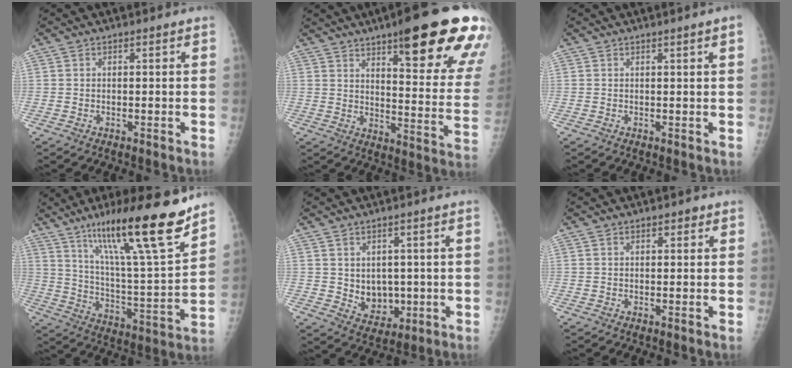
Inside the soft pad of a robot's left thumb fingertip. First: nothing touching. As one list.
[{"total": 25.2, "force": [14.3, 5.3, 20.0], "torque": [-0.227, -0.053, 0.194]}, {"total": 1.7, "force": [0.9, -0.6, 1.3], "torque": [-0.024, -0.004, 0.017]}, {"total": 22.6, "force": [15.5, 2.1, 16.4], "torque": [-0.245, -0.071, 0.260]}, {"total": 6.4, "force": [0.2, 5.2, 3.8], "torque": [-0.021, -0.016, 0.020]}, {"total": 1.3, "force": [0.9, 0.8, 0.6], "torque": [0.005, -0.005, 0.008]}]